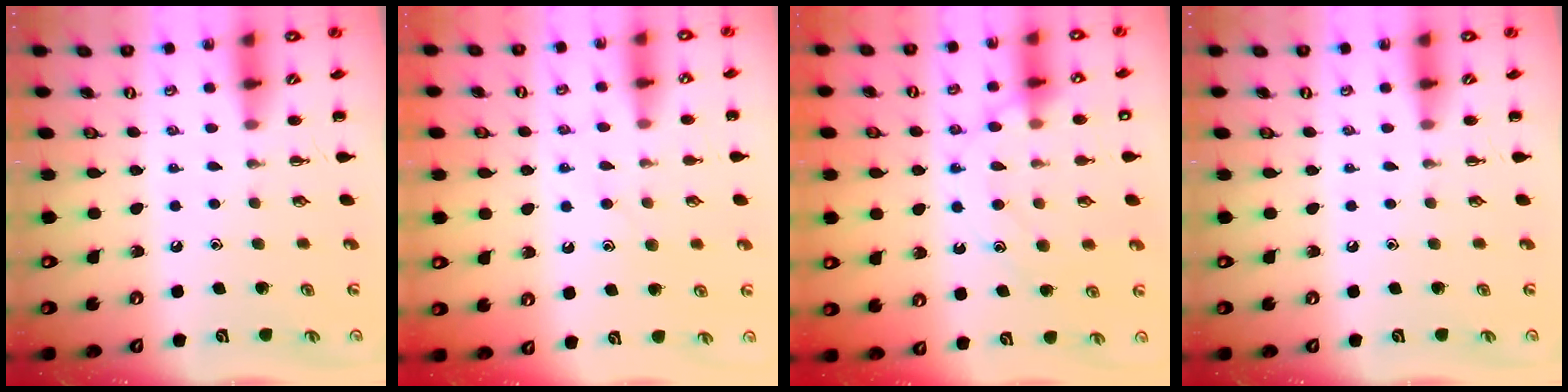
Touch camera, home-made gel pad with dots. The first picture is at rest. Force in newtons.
{"total": 9.3, "press": 9.3, "slide": 1.0}
{"total": 15.2, "press": 15.2, "slide": 0.9}
{"total": 0.0}